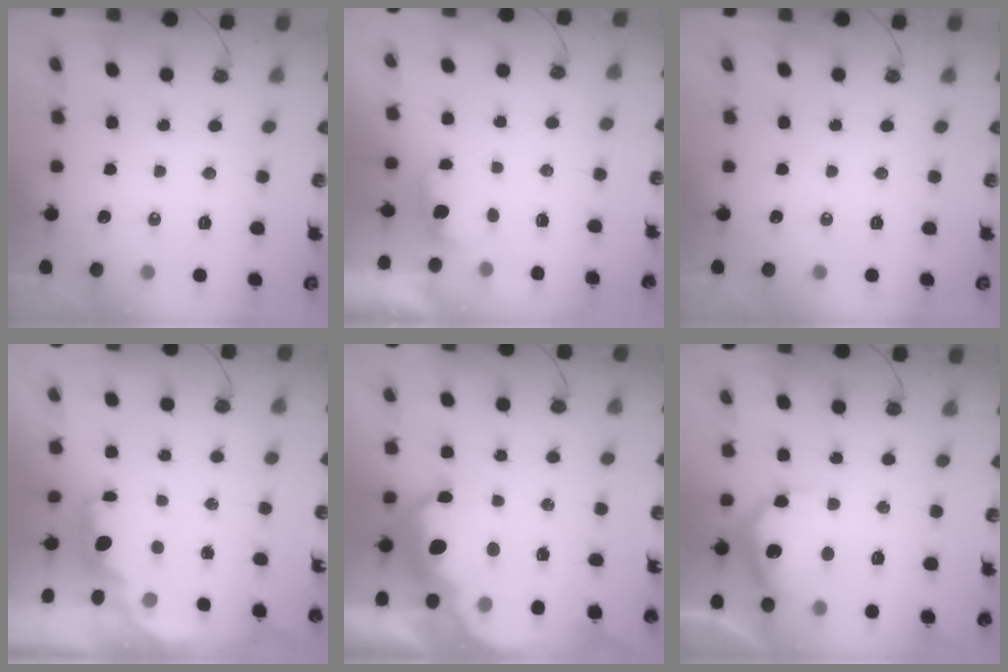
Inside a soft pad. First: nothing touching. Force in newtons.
{"total": 0.7, "press": 0.0, "slide": 0.7}
{"total": 0.0}
{"total": 1.8, "press": 1.6, "slide": 0.7}
{"total": 13.7, "press": 13.6, "slide": 0.7}
{"total": 16.2, "press": 16.1, "slide": 1.3}